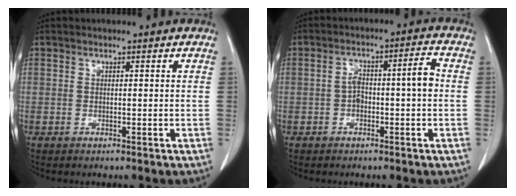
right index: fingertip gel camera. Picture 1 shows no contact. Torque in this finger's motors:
{"motor_torque": [0.11, -0.04, 0.16, 0.03]}